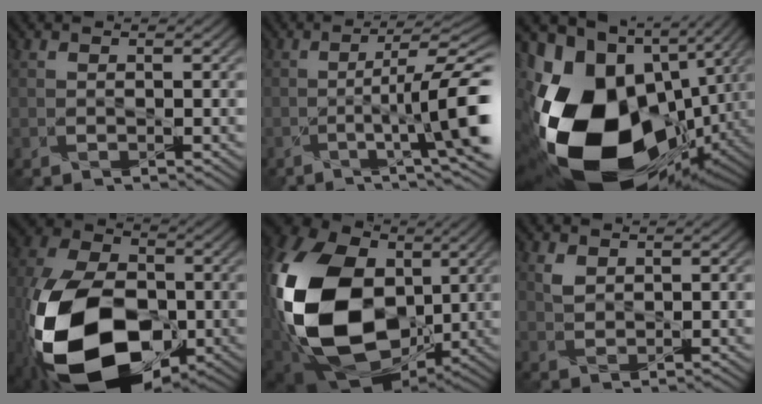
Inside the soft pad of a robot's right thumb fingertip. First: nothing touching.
{"total": 11.9, "force": [-2.7, 2.4, 11.3], "torque": [-0.160, -0.002, -0.040]}
{"total": 23.3, "force": [-4.4, 15.8, 16.6], "torque": [-0.359, -0.070, -0.041]}
{"total": 20.6, "force": [-6.5, 12.9, 14.7], "torque": [-0.320, -0.059, -0.107]}
{"total": 20.6, "force": [0.2, 15.0, 14.1], "torque": [-0.369, -0.028, 0.015]}
{"total": 1.7, "force": [1.1, 1.1, 0.6], "torque": [-0.022, -0.006, 0.028]}